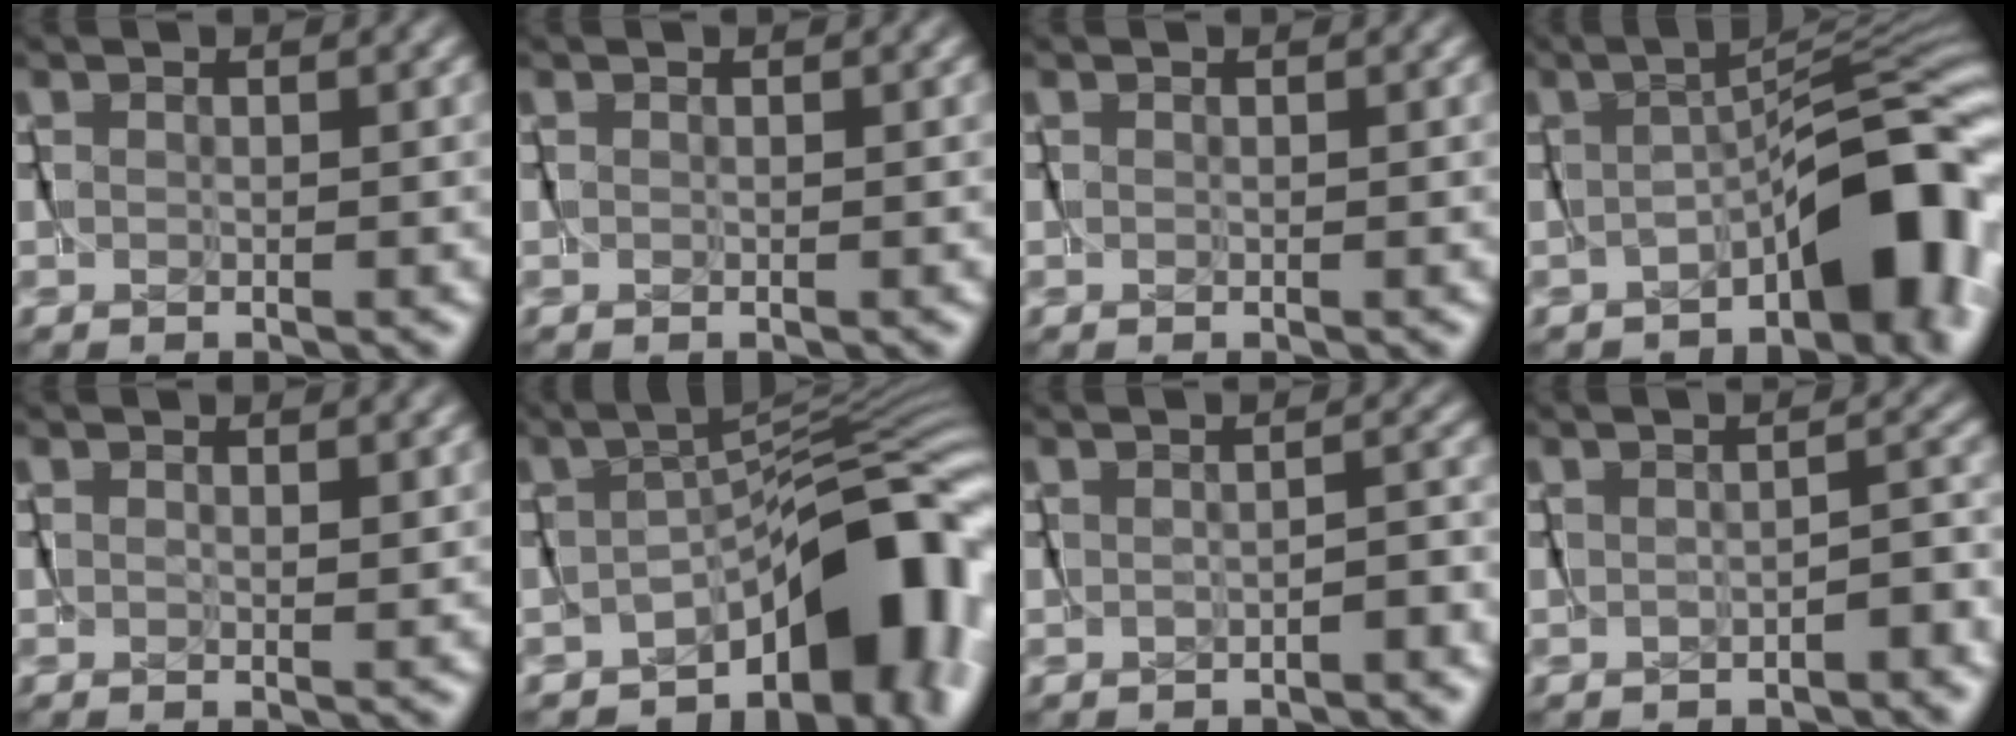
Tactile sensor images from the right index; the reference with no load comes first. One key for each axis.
{"total": 0.0}
{"total": 0.0}
{"total": 6.1, "fx": -3.0, "fy": 1.6, "fz": 5.0, "tx": -0.053, "ty": -0.002, "tz": -0.043}
{"total": 0.9, "fx": 0.8, "fy": 0.0, "fz": 0.4, "tx": -0.013, "ty": -0.006, "tz": 0.018}
{"total": 11.5, "fx": -5.8, "fy": 5.7, "fz": 8.0, "tx": -0.104, "ty": -0.009, "tz": -0.082}
{"total": 1.2, "fx": -1.2, "fy": 0.1, "fz": -0.4, "tx": 0.009, "ty": 0.006, "tz": -0.026}
{"total": 1.8, "fx": -1.8, "fy": 0.2, "fz": -0.3, "tx": 0.016, "ty": 0.006, "tz": -0.037}